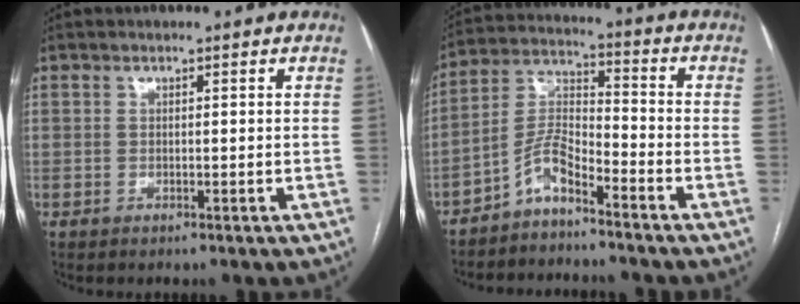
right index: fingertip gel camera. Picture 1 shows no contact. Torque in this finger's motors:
{"motor_torque": [0.99, -0.89, 0.40, 0.07]}